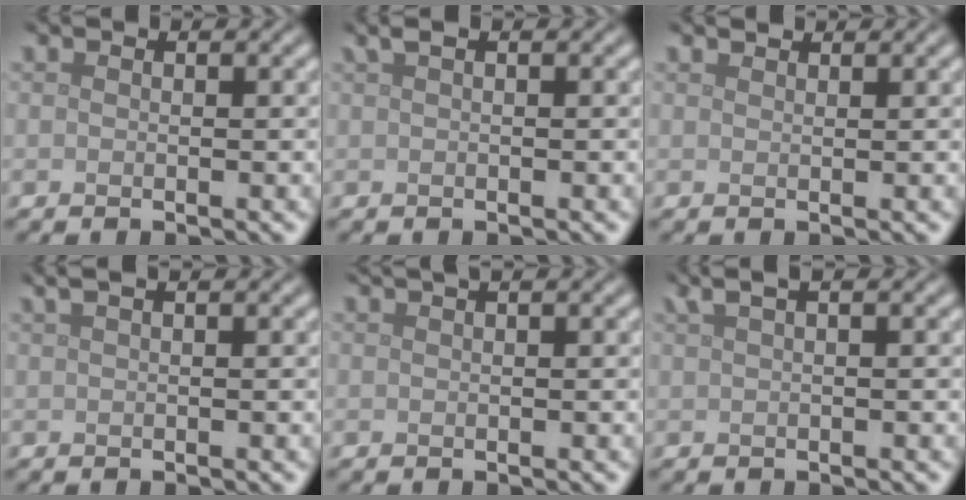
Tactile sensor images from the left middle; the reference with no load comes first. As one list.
[{"total": 1.3, "force": [0.6, 0.3, 1.0], "torque": [-0.021, 0.009, 0.011]}, {"total": 0.7, "force": [0.7, 0.1, 0.1], "torque": [-0.003, -0.002, 0.012]}, {"total": 3.2, "force": [1.7, 1.5, 2.3], "torque": [-0.022, 0.021, 0.004]}, {"total": 1.8, "force": [1.1, 0.6, 1.3], "torque": [-0.017, 0.005, 0.012]}, {"total": 3.3, "force": [1.7, 1.3, 2.5], "torque": [-0.032, 0.014, 0.016]}]